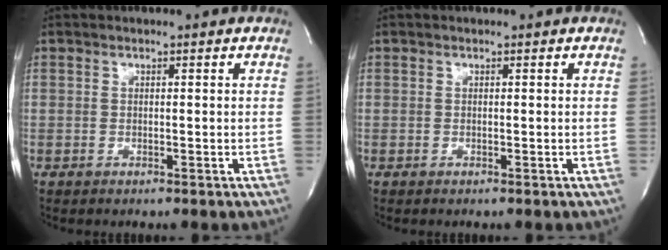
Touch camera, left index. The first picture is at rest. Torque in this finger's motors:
{"motor_torque": [0.01, 0.00, 0.00, 0.00]}